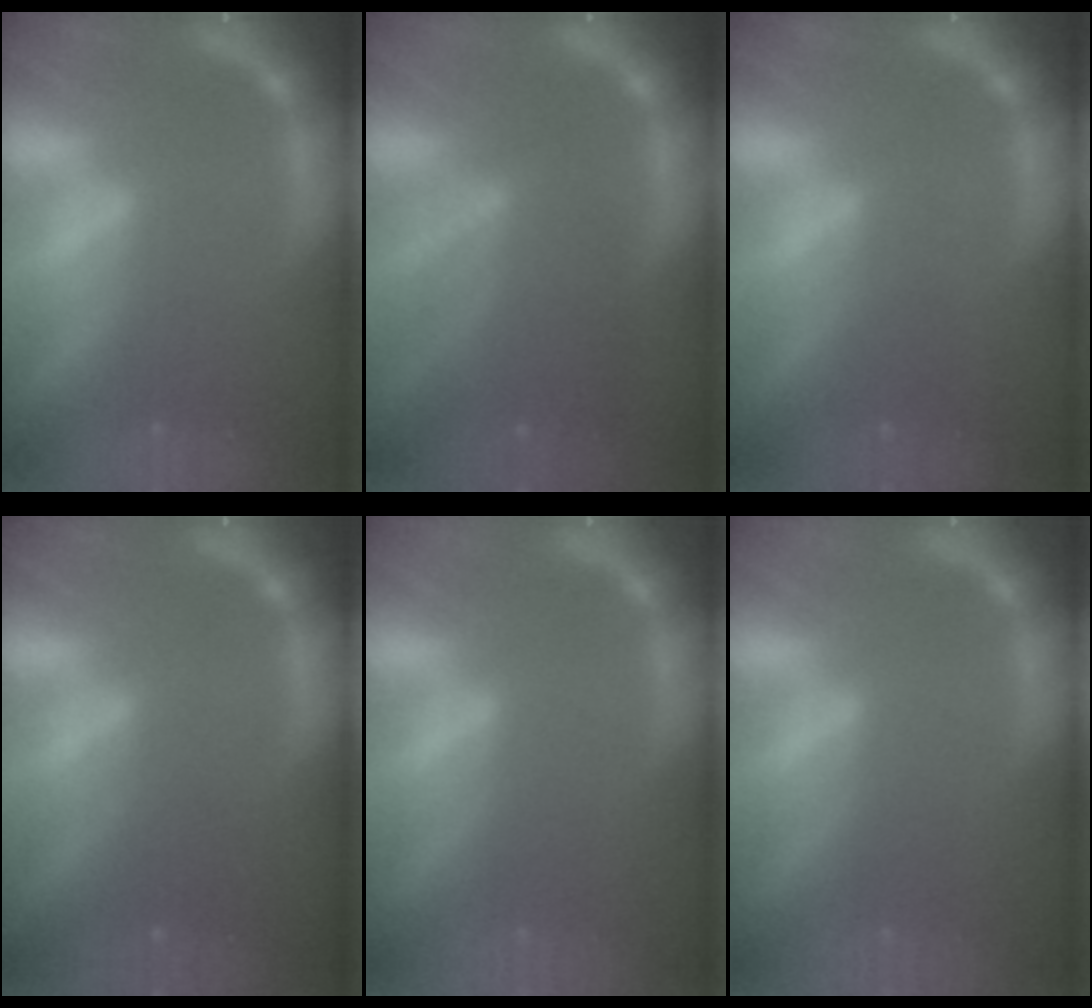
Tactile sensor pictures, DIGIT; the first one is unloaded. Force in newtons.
{"total": 6.5}
{"total": 1.5}
{"total": 1.9}
{"total": 0.0}
{"total": 0.0}